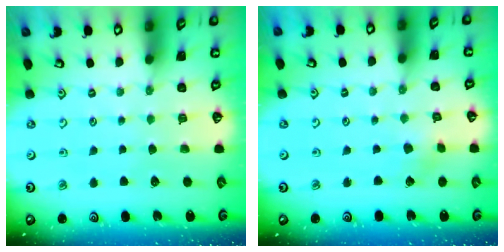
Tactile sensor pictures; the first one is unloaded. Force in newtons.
{"total": 2.9, "press": 2.9, "slide": 0.2}